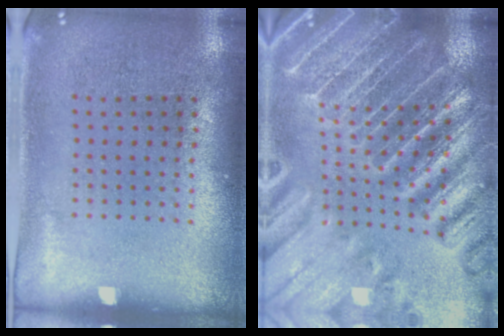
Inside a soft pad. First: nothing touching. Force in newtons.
{"total": 4.4, "press": 4.0, "slide": 1.7}